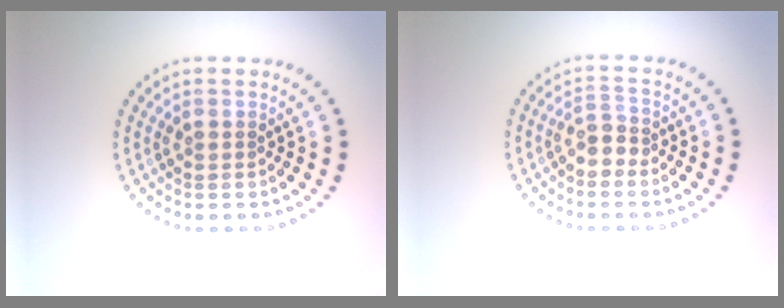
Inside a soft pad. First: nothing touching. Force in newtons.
{"total": 1.5, "press": 1.3, "slide": 0.8}